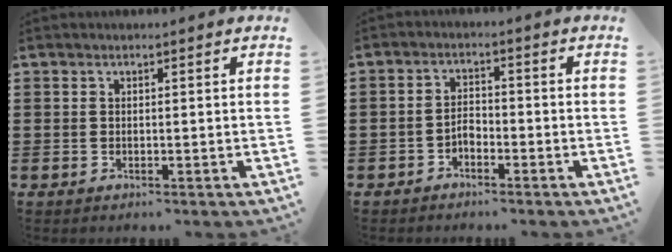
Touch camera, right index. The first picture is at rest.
{"total": 1.9, "force": [-1.5, 1.0, 0.6], "torque": [-0.013, 0.007, -0.032]}